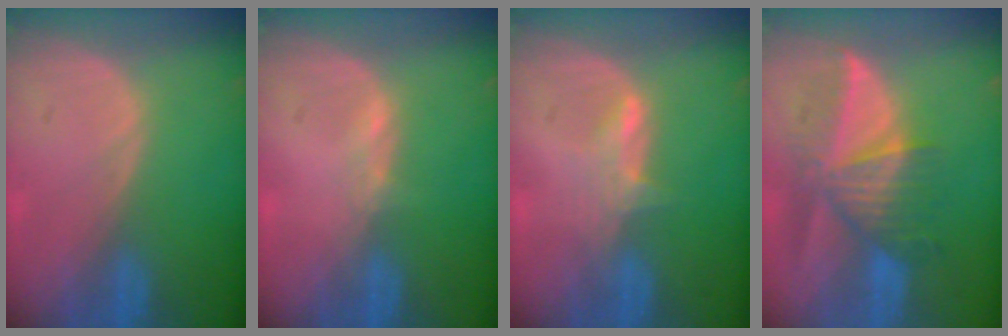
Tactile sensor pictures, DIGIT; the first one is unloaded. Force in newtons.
{"total": 0.7, "press": 0.7, "slide": 0.2}
{"total": 2.9, "press": 2.9, "slide": 0.4}
{"total": 8.4, "press": 7.9, "slide": 3.0}